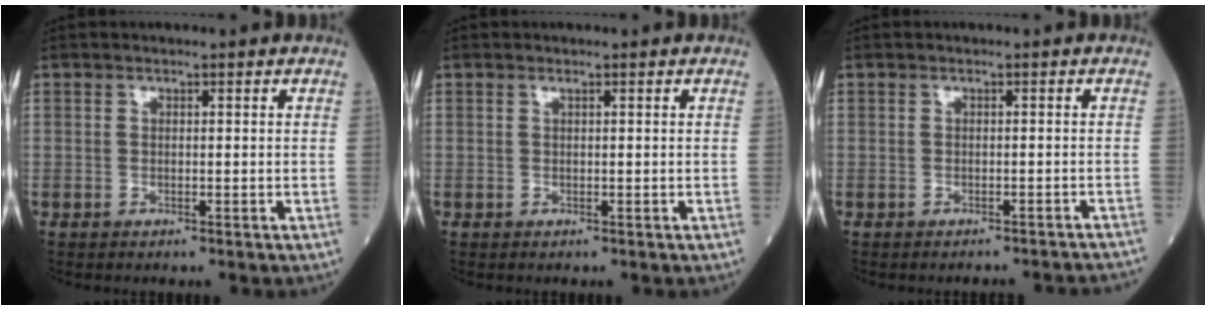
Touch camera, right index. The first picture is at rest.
{"total": 0.0}
{"total": 7.7, "force": [-7.5, 0.8, 1.7], "torque": [-0.015, -0.008, -0.073]}